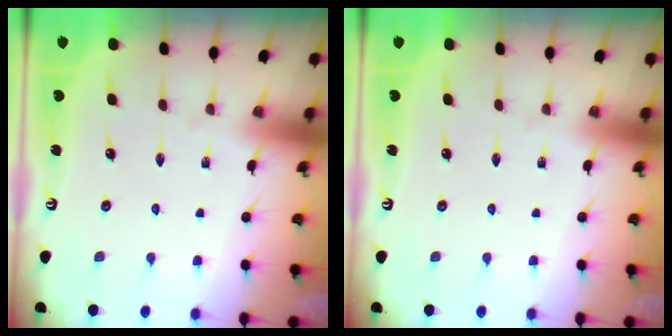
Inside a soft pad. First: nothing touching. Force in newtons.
{"total": 0.0}